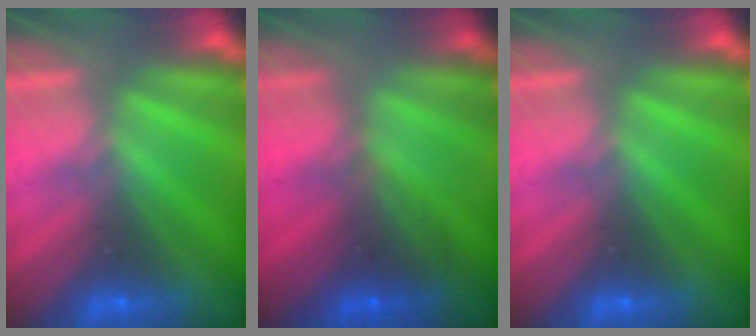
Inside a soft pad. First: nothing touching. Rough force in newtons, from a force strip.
{"total": 1.7}
{"total": 0.0}